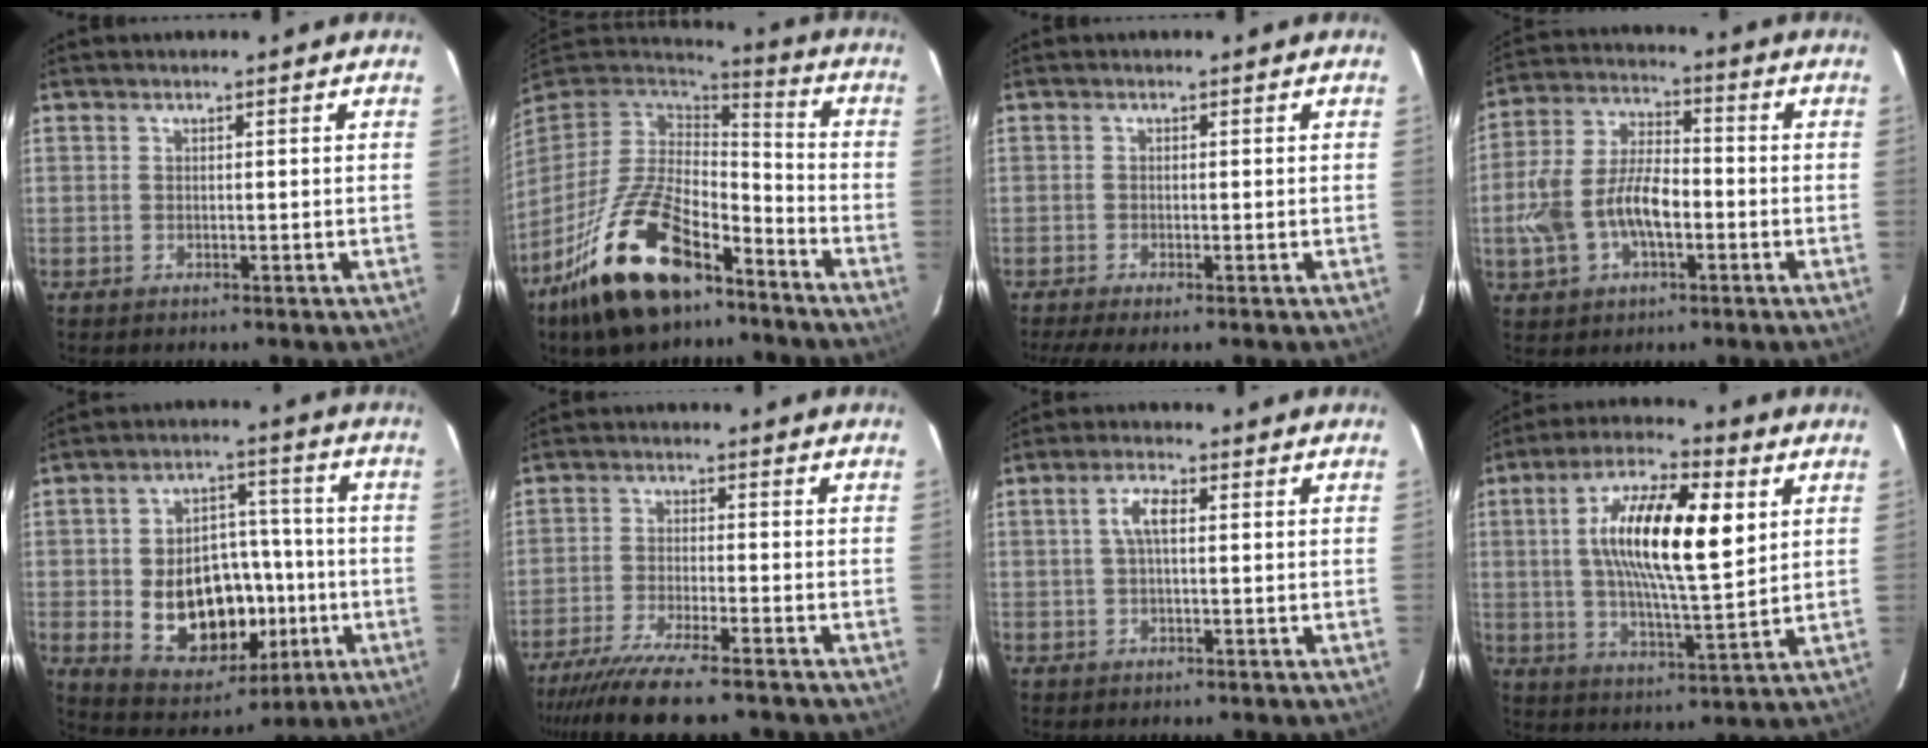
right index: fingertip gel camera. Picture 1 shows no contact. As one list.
[{"total": 22.2, "force": [-13.9, 9.8, 14.3], "torque": [-0.292, -0.019, -0.241]}, {"total": 3.3, "force": [-2.4, 0.0, 2.3], "torque": [-0.054, -0.014, -0.045]}, {"total": 13.5, "force": [-3.6, 7.4, 10.7], "torque": [-0.232, 0.011, -0.063]}, {"total": 17.7, "force": [-3.6, 12.2, 12.3], "torque": [-0.243, 0.016, -0.027]}, {"total": 12.0, "force": [-10.1, 0.9, 6.4], "torque": [-0.148, -0.033, -0.174]}, {"total": 3.8, "force": [0.6, 1.3, 3.5], "torque": [-0.070, 0.009, 0.011]}, {"total": 17.3, "force": [4.2, 5.1, 16.0], "torque": [-0.286, 0.015, 0.067]}]